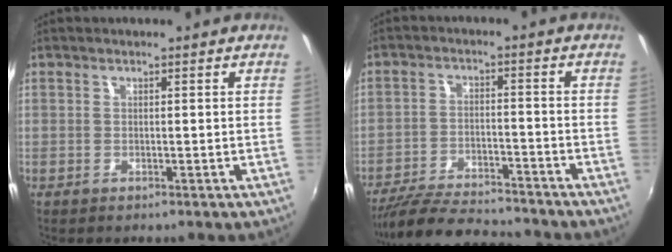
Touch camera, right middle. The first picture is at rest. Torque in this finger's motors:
{"motor_torque": [1.09, -1.05, 0.43, 0.17]}